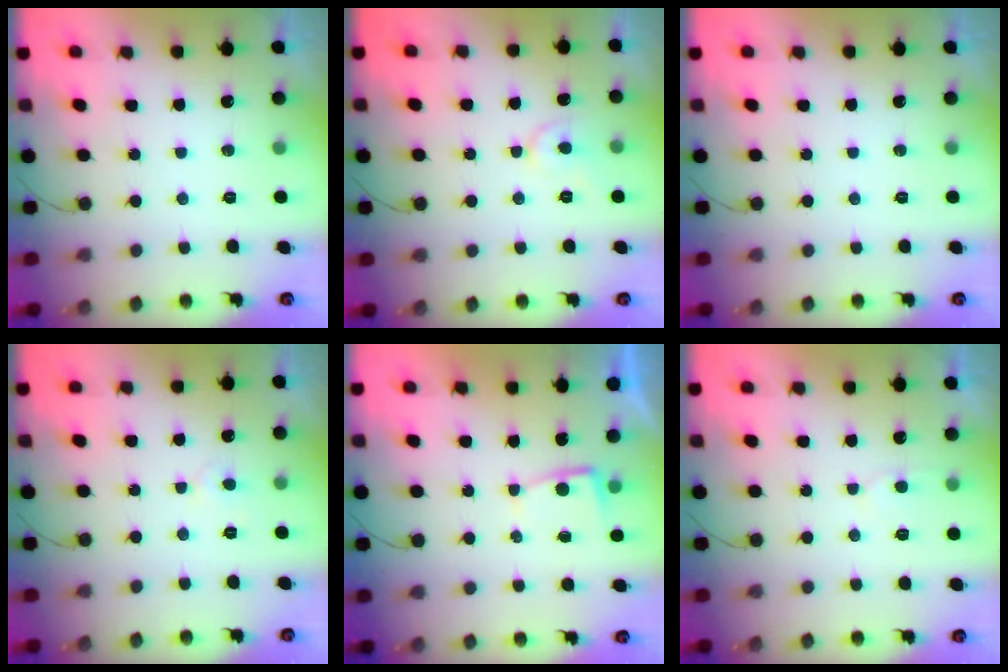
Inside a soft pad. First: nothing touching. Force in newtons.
{"total": 5.2, "press": 5.1, "slide": 0.7}
{"total": 0.0}
{"total": 3.3, "press": 3.3, "slide": 0.3}
{"total": 2.3, "press": 2.2, "slide": 0.4}
{"total": 4.7, "press": 4.7, "slide": 0.4}